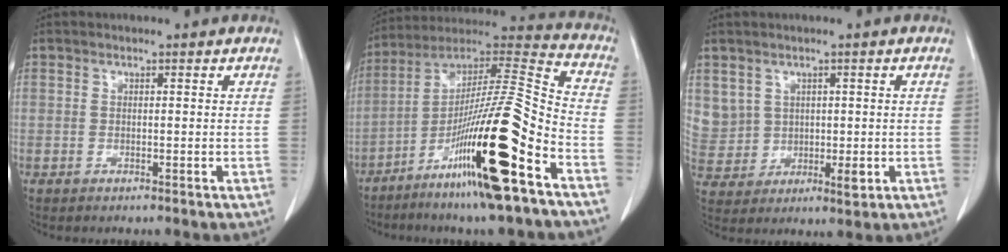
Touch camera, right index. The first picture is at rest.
{"total": 23.2, "force": [-11.0, 0.7, 20.4], "torque": [-0.352, -0.036, -0.197]}
{"total": 8.9, "force": [1.7, 8.0, 3.6], "torque": [-0.091, 0.021, 0.058]}